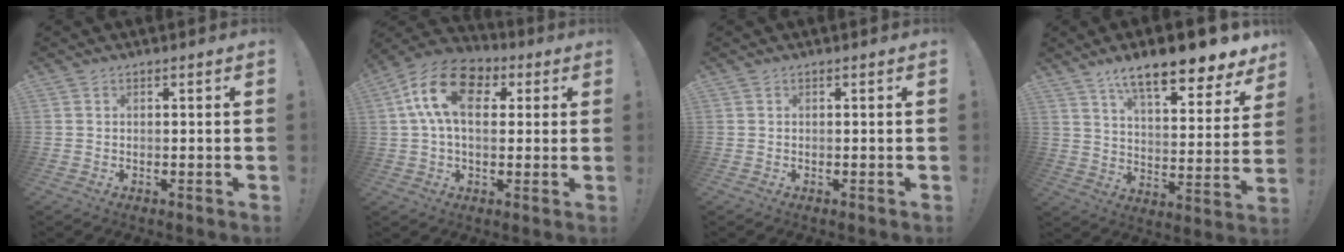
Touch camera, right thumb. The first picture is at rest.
{"total": 16.0, "force": [4.5, 9.9, 11.7], "torque": [-0.221, 0.005, 0.082]}
{"total": 0.0}
{"total": 15.1, "force": [10.9, 3.7, 9.7], "torque": [-0.154, -0.082, 0.178]}